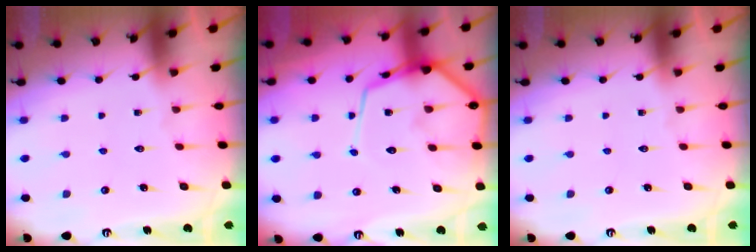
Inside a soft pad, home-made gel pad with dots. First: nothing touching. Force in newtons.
{"total": 13.6, "press": 13.6, "slide": 1.3}
{"total": 0.0}